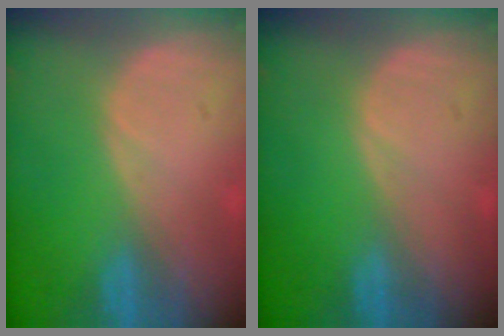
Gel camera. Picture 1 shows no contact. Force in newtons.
{"total": 0.0}